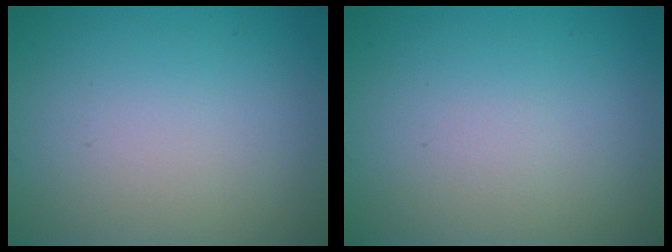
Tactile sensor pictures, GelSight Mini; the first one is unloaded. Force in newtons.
{"total": 0.0}